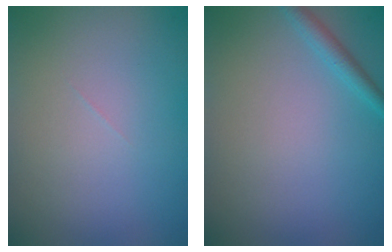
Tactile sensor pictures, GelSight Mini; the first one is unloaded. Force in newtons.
{"total": 1.4, "press": 1.4, "slide": 0.1}